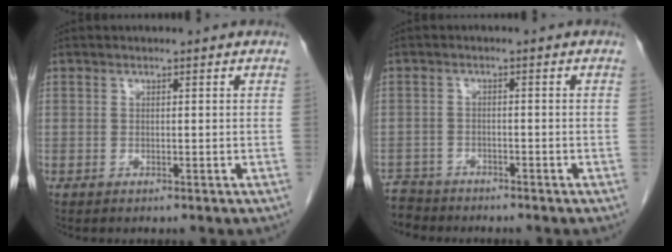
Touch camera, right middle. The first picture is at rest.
{"total": 4.3, "force": [-4.0, 1.4, -0.9], "torque": [0.018, -0.008, -0.078]}